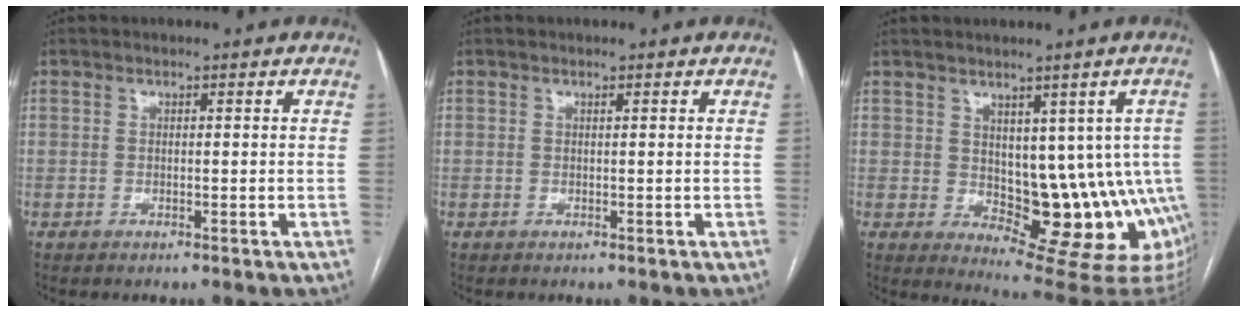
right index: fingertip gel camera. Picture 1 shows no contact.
{"total": 0.0}
{"total": 13.2, "force": [-0.6, 7.1, 11.1], "torque": [-0.118, 0.004, 0.008]}